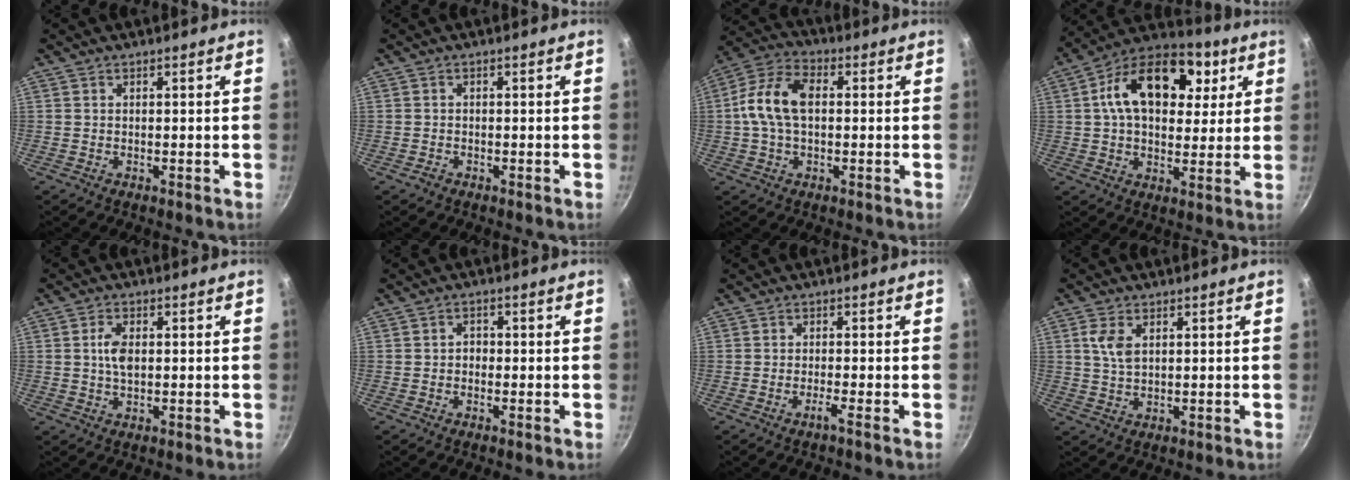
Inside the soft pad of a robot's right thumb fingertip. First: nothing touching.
{"total": 1.0, "force": [-0.7, 0.7, 0.3], "torque": [-0.005, 0.002, -0.014]}
{"total": 11.4, "force": [0.8, 6.8, 9.1], "torque": [-0.185, 0.028, 0.010]}
{"total": 20.1, "force": [5.7, 12.6, 14.6], "torque": [-0.204, 0.012, 0.080]}
{"total": 4.0, "force": [0.4, 2.2, 3.3], "torque": [-0.064, 0.001, 0.006]}
{"total": 1.6, "force": [-0.4, 1.3, 0.8], "torque": [0.000, 0.007, -0.011]}
{"total": 1.4, "force": [-1.0, -0.3, 1.0], "torque": [-0.026, 0.002, -0.024]}
{"total": 4.4, "force": [1.5, 2.5, 3.3], "torque": [-0.068, -0.003, 0.030]}